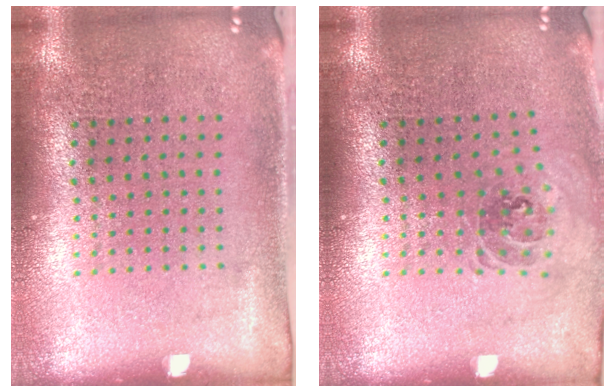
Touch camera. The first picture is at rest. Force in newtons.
{"total": 0.9, "press": 0.9, "slide": 0.2}